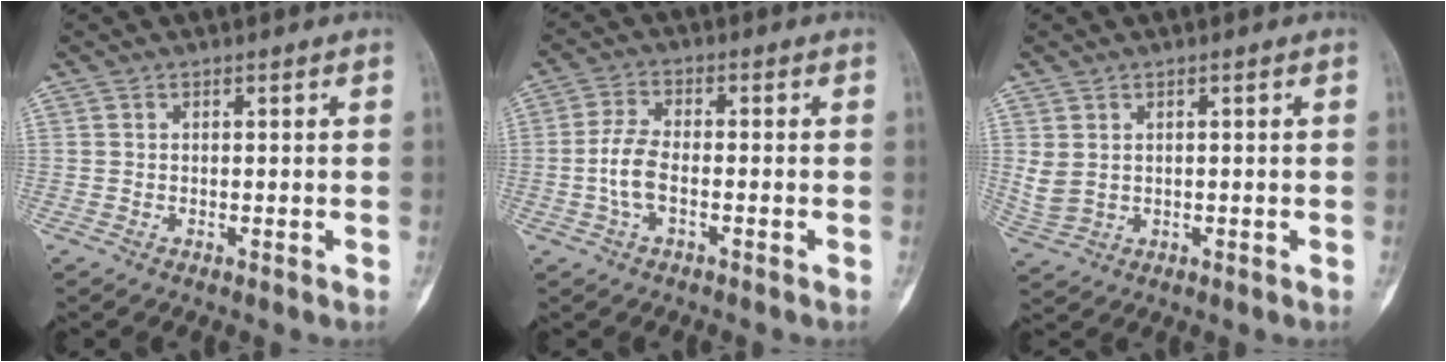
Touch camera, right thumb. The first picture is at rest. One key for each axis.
{"total": 5.8, "fx": -1.4, "fy": 2.5, "fz": 5.0, "tx": -0.115, "ty": 0.018, "tz": -0.030}
{"total": 3.6, "fx": 0.7, "fy": 2.6, "fz": 2.4, "tx": -0.057, "ty": 0.000, "tz": 0.025}